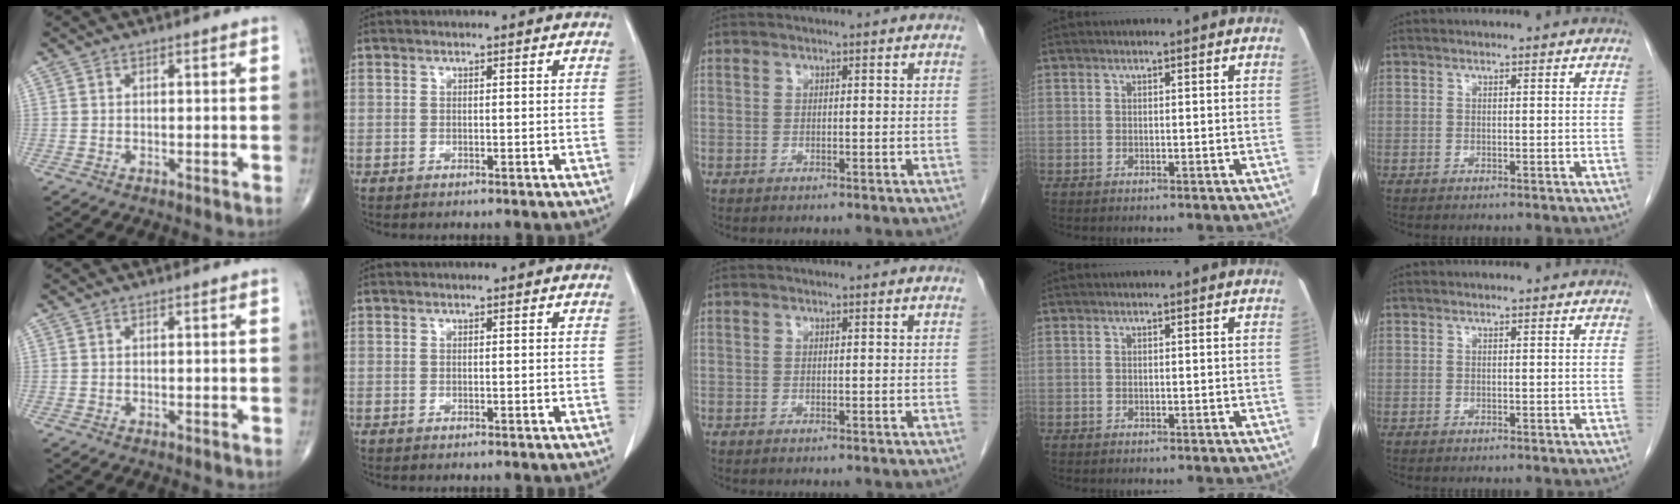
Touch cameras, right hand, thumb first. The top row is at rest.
{}